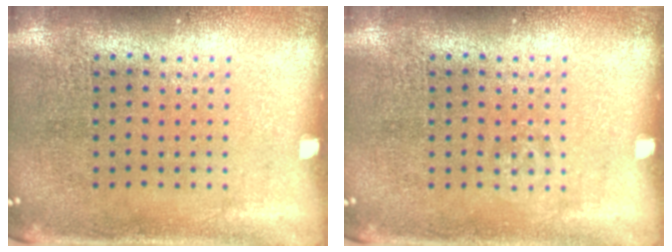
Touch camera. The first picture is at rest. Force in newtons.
{"total": 0.6, "press": 0.6, "slide": 0.2}